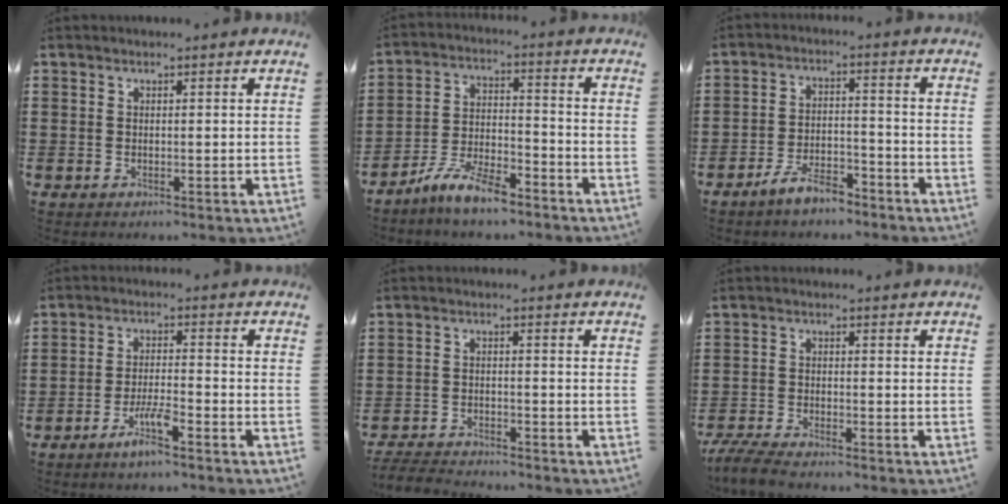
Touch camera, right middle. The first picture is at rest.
{"total": 8.1, "force": [-6.9, 1.6, 3.9], "torque": [-0.091, 0.002, -0.137]}
{"total": 6.2, "force": [-5.4, 1.7, 2.5], "torque": [-0.050, 0.007, -0.104]}
{"total": 4.7, "force": [-3.2, 0.4, 3.4], "torque": [-0.070, -0.004, -0.060]}
{"total": 3.9, "force": [-3.8, 0.5, 0.2], "torque": [-0.013, -0.001, -0.084]}
{"total": 4.6, "force": [-4.3, 0.6, 1.4], "torque": [-0.043, -0.010, -0.091]}